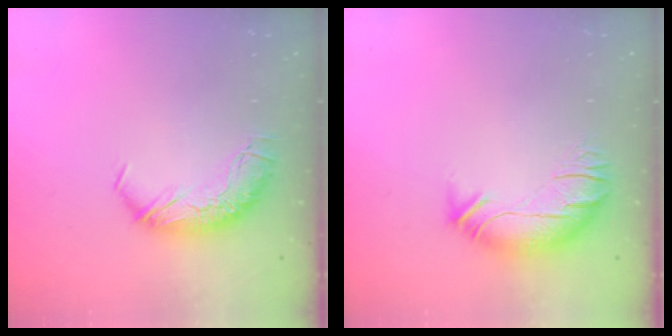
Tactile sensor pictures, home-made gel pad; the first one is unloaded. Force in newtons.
{"total": 2.6, "press": 0.9, "slide": 2.5}